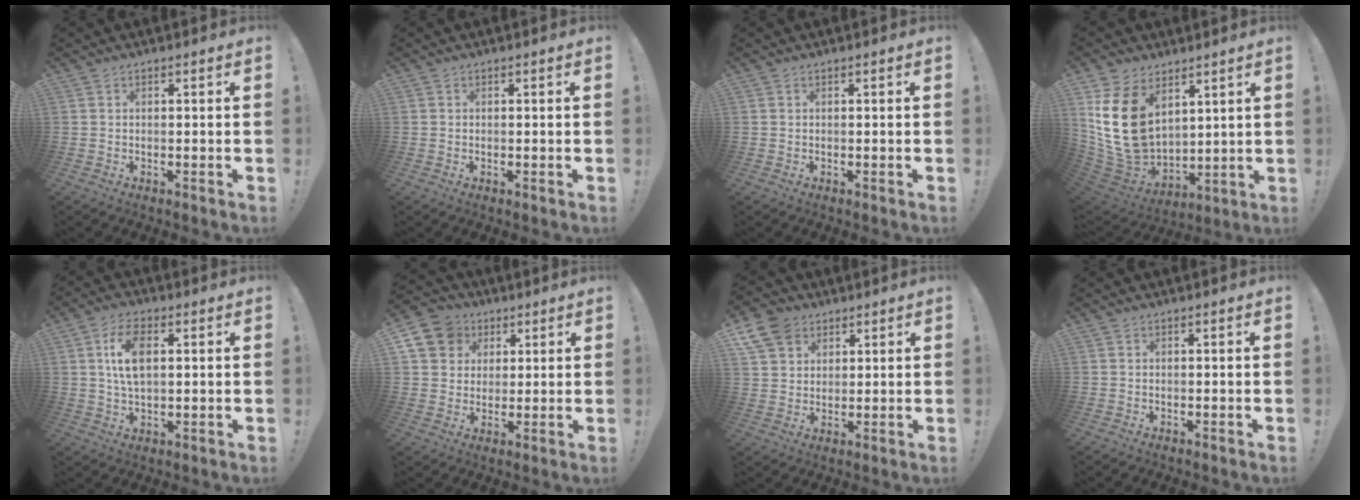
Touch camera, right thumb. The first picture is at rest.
{"total": 0.0}
{"total": 0.0}
{"total": 18.2, "force": [6.1, 12.5, 11.7], "torque": [-0.245, -0.049, 0.118]}
{"total": 9.7, "force": [2.4, 5.2, 7.8], "torque": [-0.141, -0.001, 0.040]}
{"total": 11.1, "force": [4.3, 9.4, 3.9], "torque": [-0.061, -0.016, 0.089]}
{"total": 9.2, "force": [5.2, 6.9, 3.2], "torque": [-0.055, -0.025, 0.105]}
{"total": 0.0}